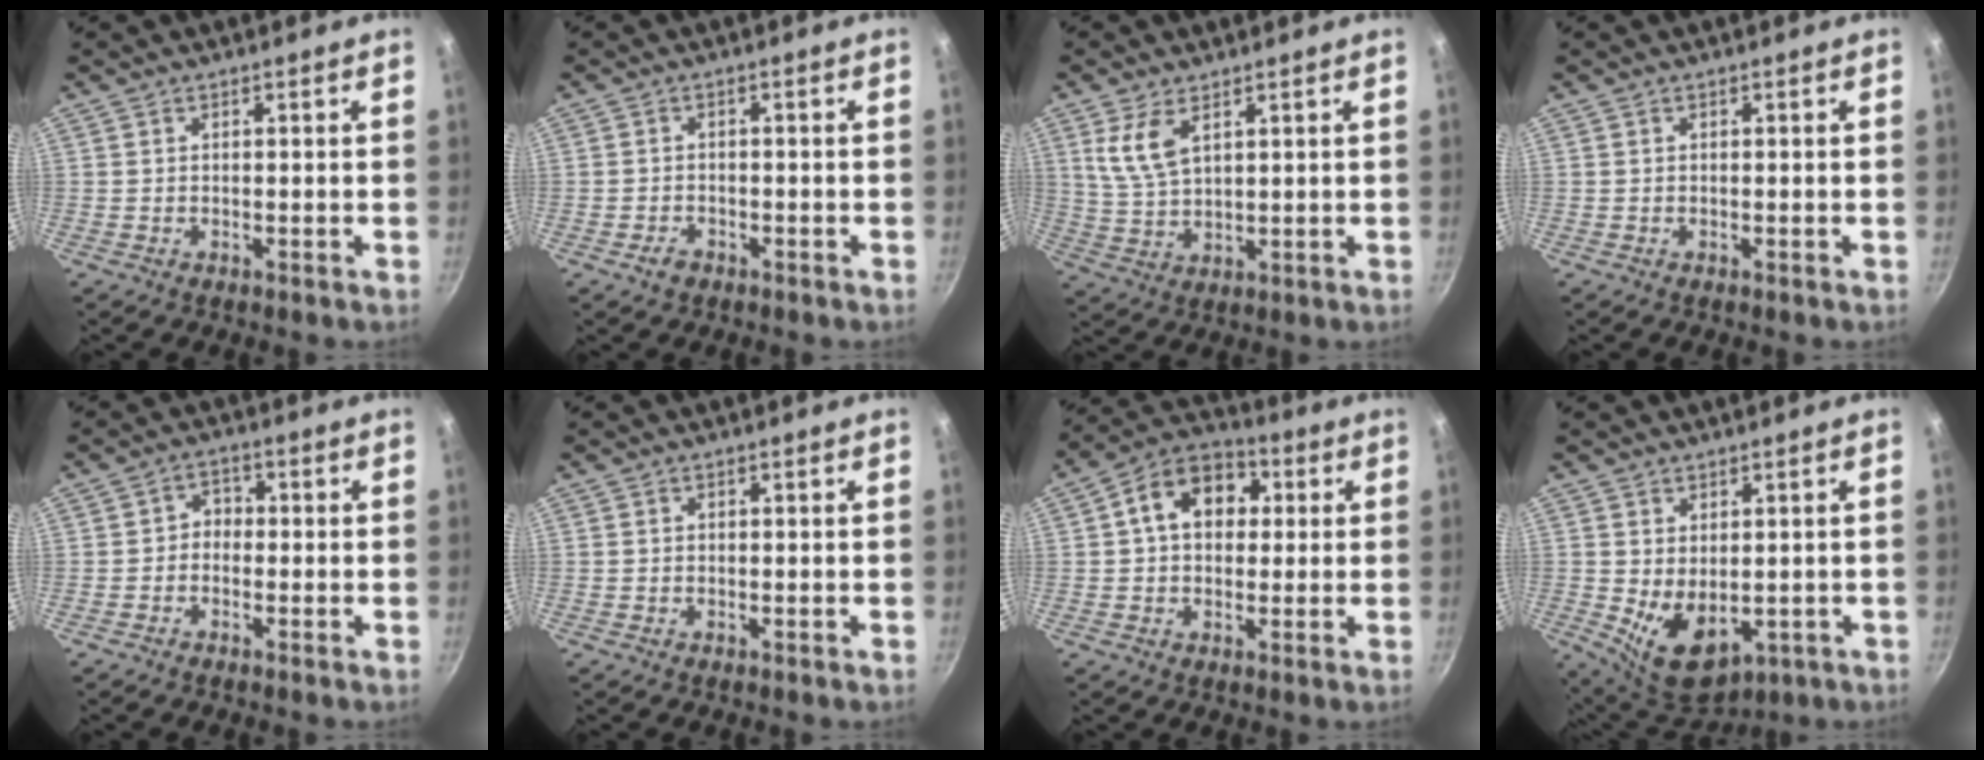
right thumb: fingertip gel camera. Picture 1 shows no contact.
{"total": 2.1, "force": [-1.4, 1.4, 0.9], "torque": [-0.012, 0.013, -0.022]}
{"total": 7.2, "force": [3.4, 3.5, 5.3], "torque": [-0.099, -0.020, 0.073]}
{"total": 0.0}
{"total": 3.1, "force": [-0.8, 2.6, 1.5], "torque": [-0.006, 0.015, -0.022]}
{"total": 0.0}
{"total": 12.3, "force": [2.3, 9.1, 8.0], "torque": [-0.092, 0.025, 0.018]}
{"total": 9.3, "force": [-0.6, 6.0, 7.1], "torque": [-0.091, -0.022, 0.012]}